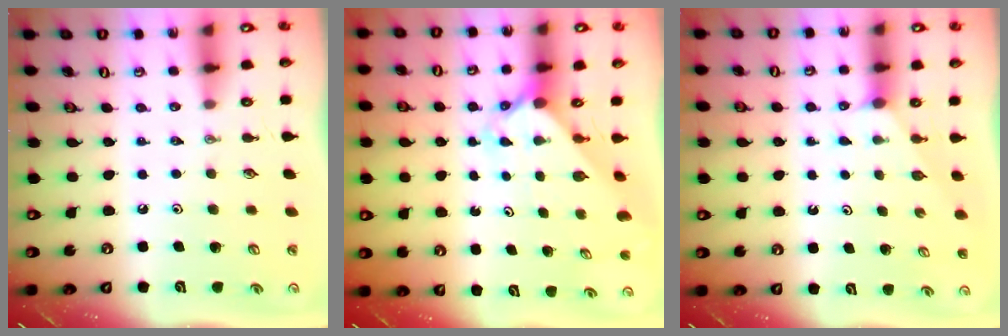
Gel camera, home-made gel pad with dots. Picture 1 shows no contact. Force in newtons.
{"total": 2.4, "press": 2.3, "slide": 0.3}
{"total": 0.9, "press": 0.9, "slide": 0.2}